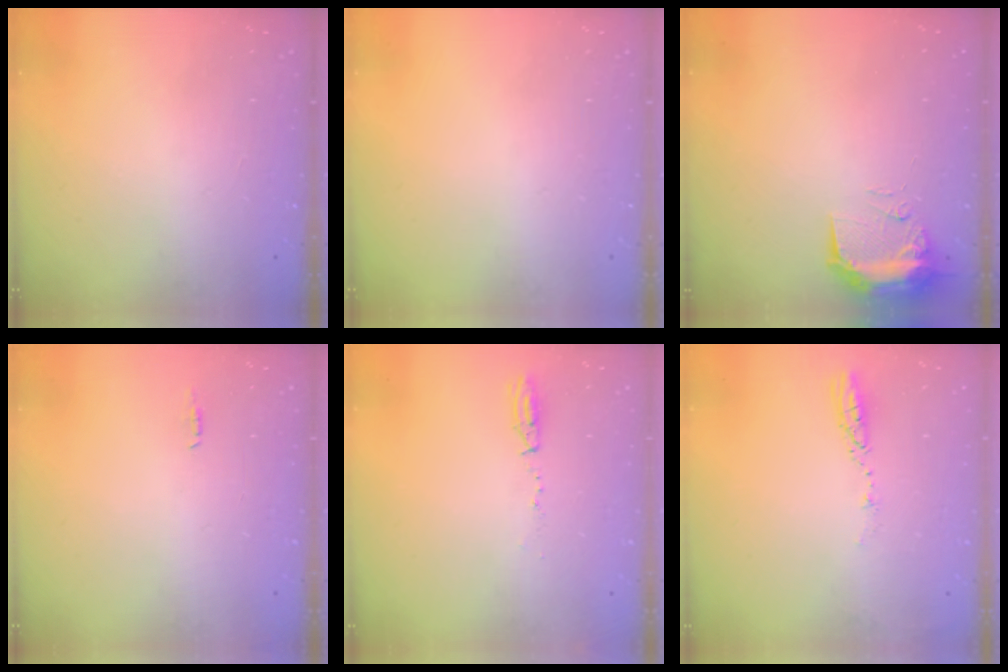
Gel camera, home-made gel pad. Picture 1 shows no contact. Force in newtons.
{"total": 0.0}
{"total": 11.4, "press": 10.0, "slide": 5.4}
{"total": 4.8, "press": 2.5, "slide": 4.1}
{"total": 3.9, "press": 3.8, "slide": 0.9}
{"total": 3.5, "press": 3.5, "slide": 0.3}